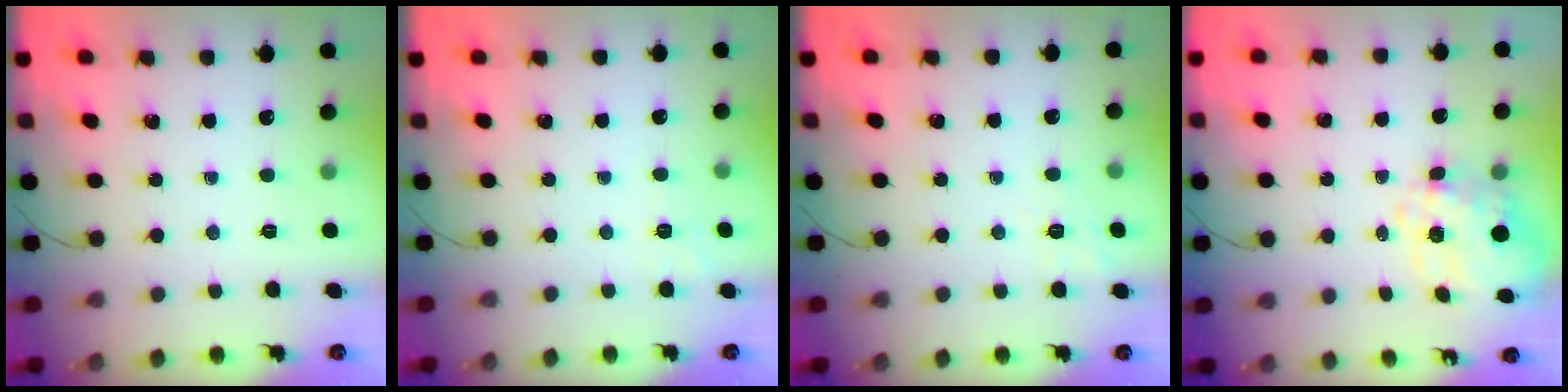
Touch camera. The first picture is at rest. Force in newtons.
{"total": 2.3, "press": 1.5, "slide": 1.7}
{"total": 2.1, "press": 0.6, "slide": 2.0}
{"total": 10.7, "press": 10.5, "slide": 1.7}